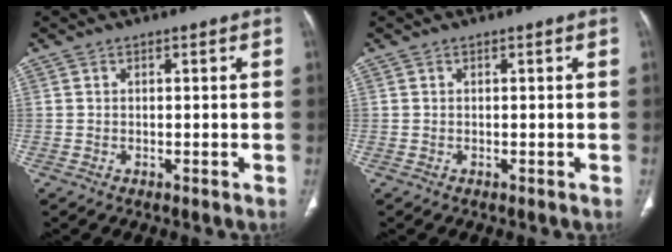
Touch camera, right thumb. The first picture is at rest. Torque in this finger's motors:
{"motor_torque": [0.03, 0.02, 0.30, -0.22, 0.00]}